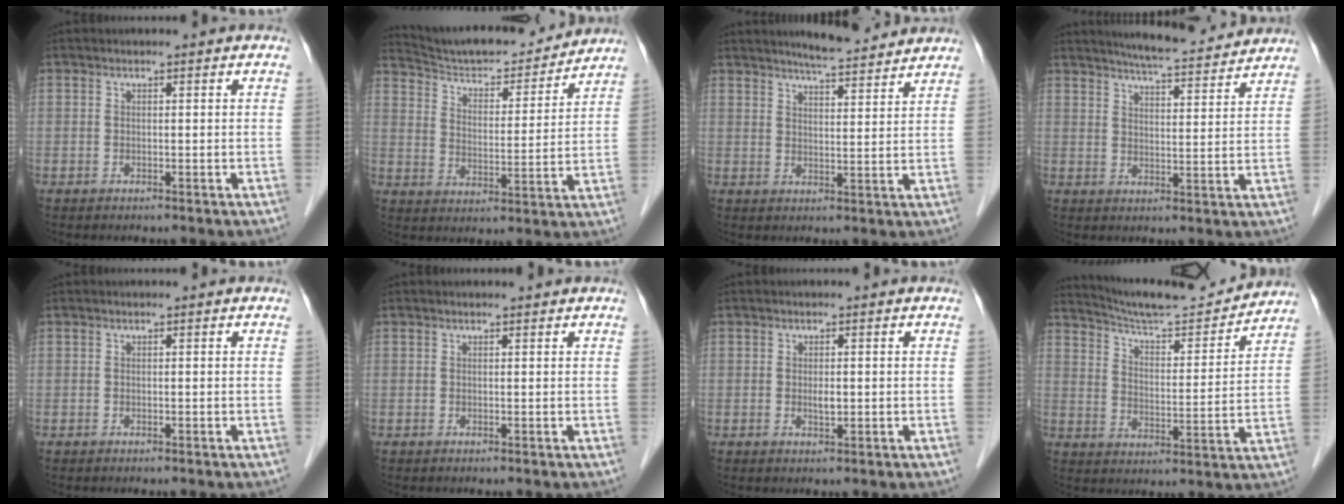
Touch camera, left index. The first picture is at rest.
{"total": 17.0, "force": [16.2, 2.7, 4.6], "torque": [-0.072, -0.003, 0.244]}
{"total": 8.8, "force": [8.0, 0.8, 3.4], "torque": [-0.057, 0.008, 0.112]}
{"total": 12.8, "force": [11.8, 1.4, 4.7], "torque": [-0.072, 0.004, 0.158]}
{"total": 0.0}
{"total": 1.4, "force": [1.3, 0.2, 0.5], "torque": [-0.008, 0.014, 0.019]}
{"total": 1.3, "force": [-0.2, 0.6, 1.1], "torque": [-0.020, -0.005, -0.001]}
{"total": 15.6, "force": [15.0, 1.0, 4.2], "torque": [-0.074, -0.010, 0.226]}